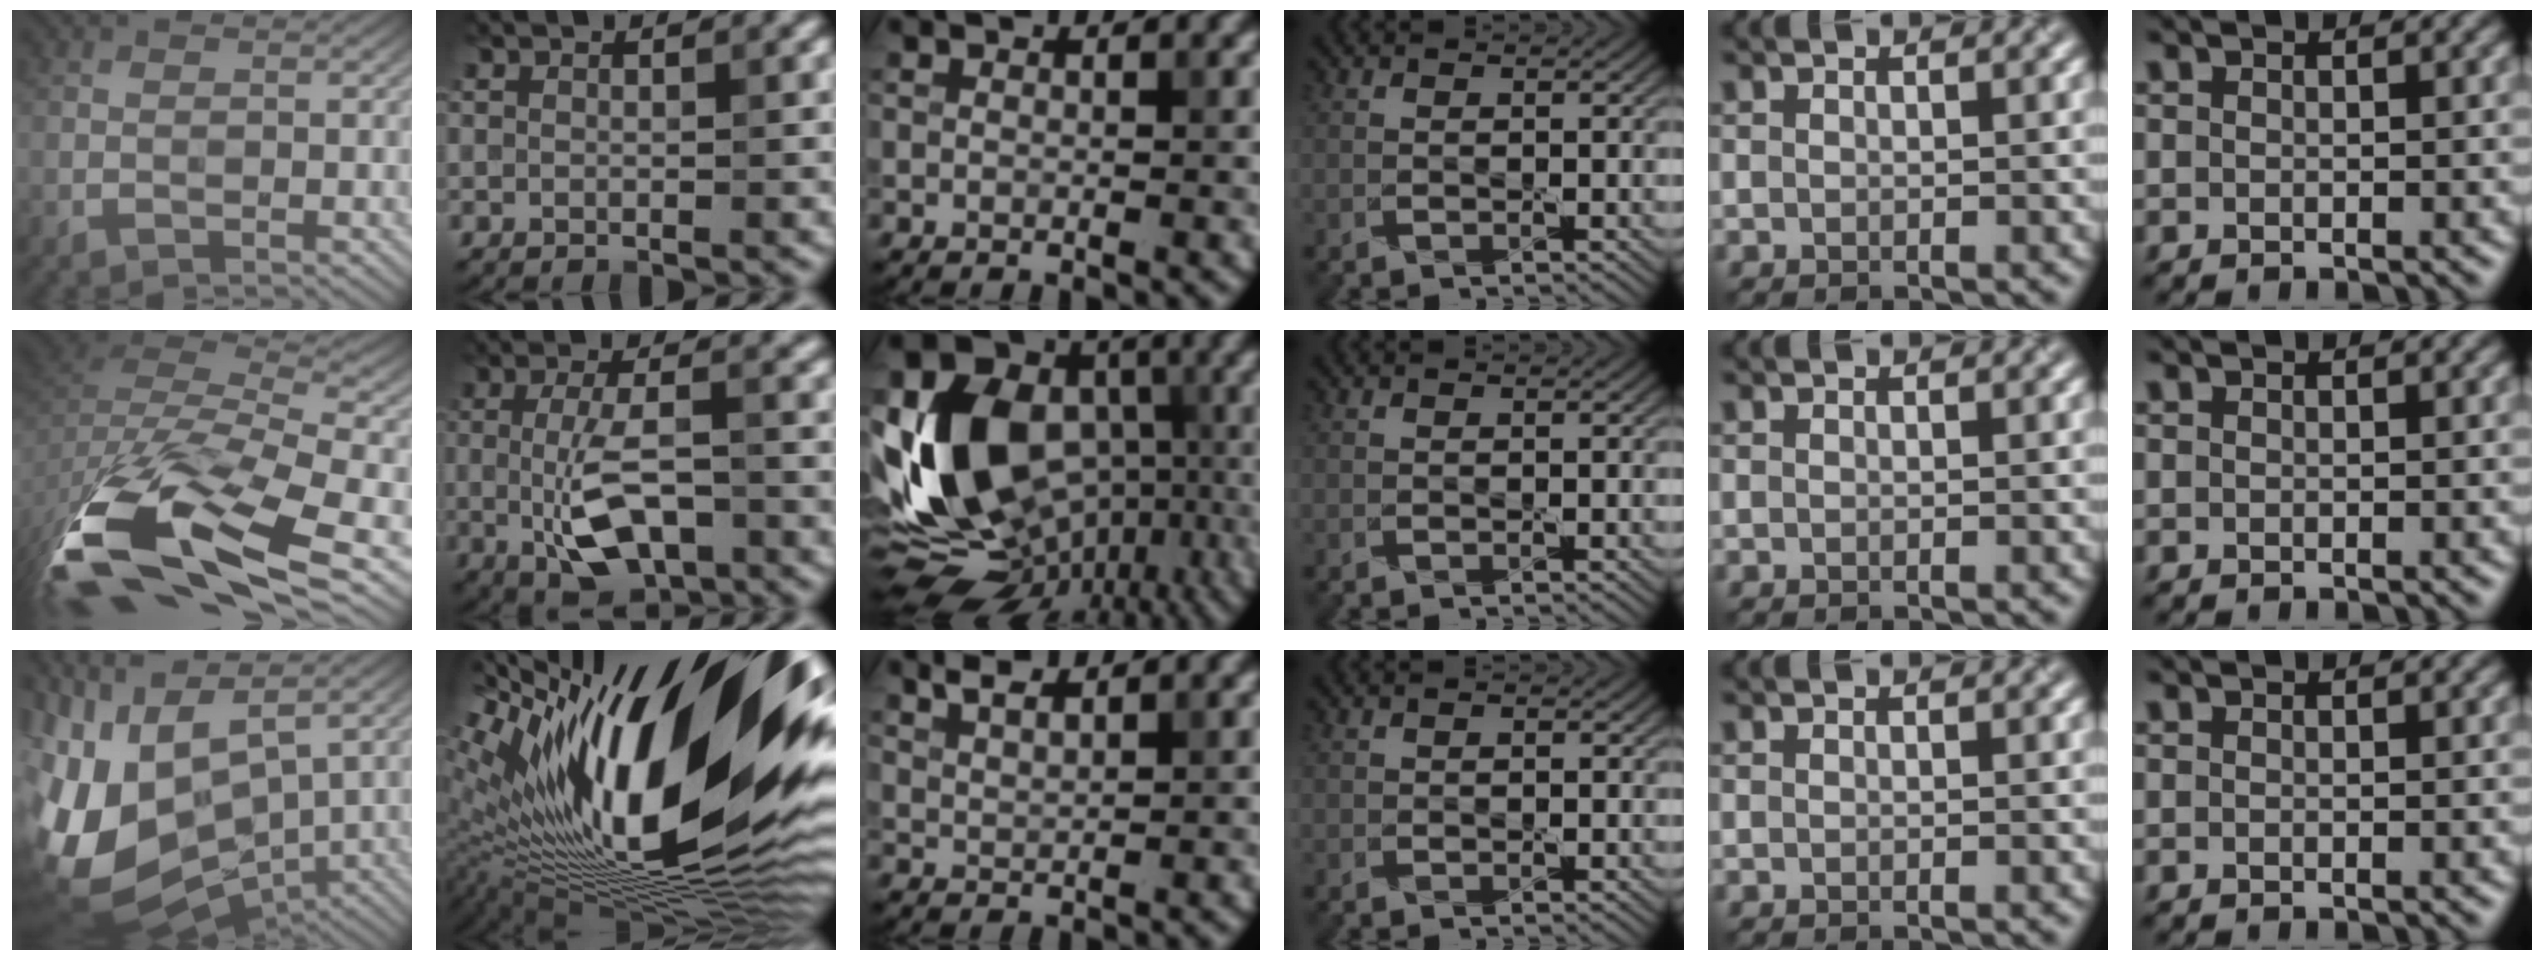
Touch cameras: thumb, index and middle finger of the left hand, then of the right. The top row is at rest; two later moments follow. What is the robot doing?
{"motion": "cut", "object": "origami paper"}